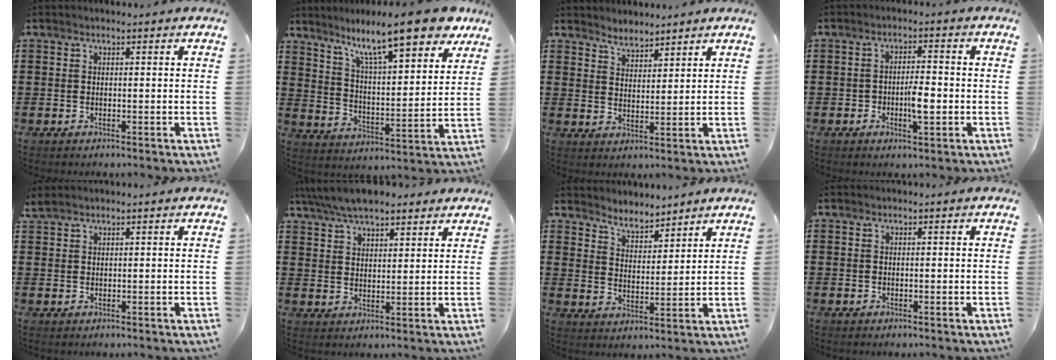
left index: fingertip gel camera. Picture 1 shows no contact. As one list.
[{"total": 12.5, "force": [10.0, 1.2, 7.4], "torque": [-0.150, -0.049, 0.164]}, {"total": 3.2, "force": [3.1, 0.8, -0.3], "torque": [-0.005, -0.004, 0.059]}, {"total": 4.3, "force": [-0.9, 1.5, 3.9], "torque": [-0.061, 0.003, -0.018]}, {"total": 1.3, "force": [1.1, 0.2, 0.6], "torque": [-0.014, 0.001, 0.022]}, {"total": 6.6, "force": [5.8, 1.9, 2.7], "torque": [-0.070, -0.005, 0.108]}, {"total": 4.3, "force": [4.2, 0.8, 0.2], "torque": [-0.023, -0.016, 0.075]}, {"total": 0.0}]